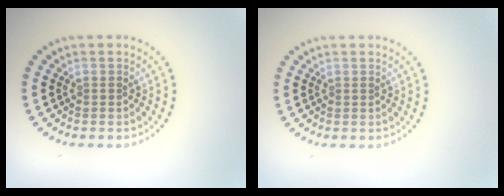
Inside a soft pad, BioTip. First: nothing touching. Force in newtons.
{"total": 0.0}